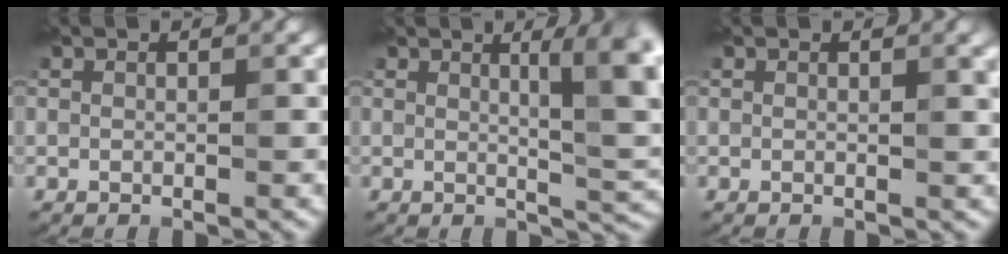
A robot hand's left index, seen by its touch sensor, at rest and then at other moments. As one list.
[{"total": 6.2, "force": [1.8, 1.5, 5.8], "torque": [-0.078, -0.001, 0.031]}, {"total": 1.7, "force": [0.9, 0.4, 1.4], "torque": [-0.021, 0.000, 0.016]}]